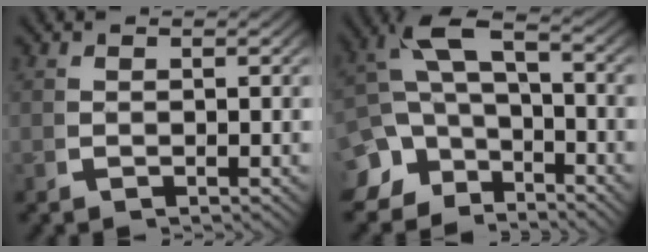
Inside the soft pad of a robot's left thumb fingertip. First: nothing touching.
{"total": 9.4, "force": [-1.4, 7.4, 5.6], "torque": [-0.109, -0.024, -0.028]}